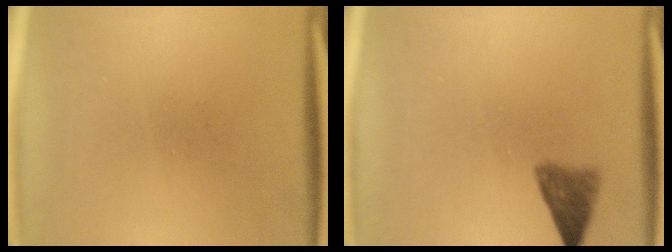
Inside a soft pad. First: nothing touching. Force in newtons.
{"total": 3.1}